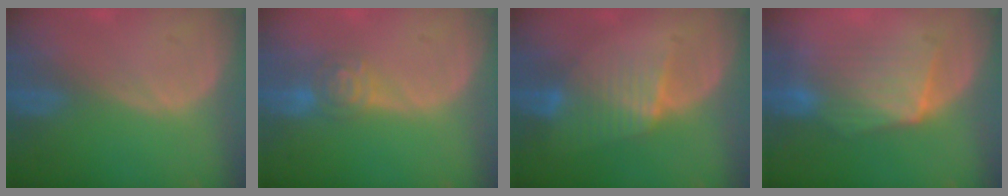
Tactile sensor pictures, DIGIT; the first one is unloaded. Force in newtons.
{"total": 4.7, "press": 4.2, "slide": 2.2}
{"total": 6.5, "press": 5.8, "slide": 3.0}
{"total": 7.4, "press": 7.4, "slide": 0.4}